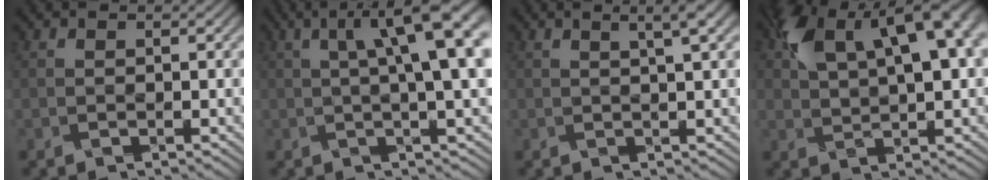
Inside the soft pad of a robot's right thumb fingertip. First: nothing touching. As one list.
[{"total": 10.8, "force": [2.3, 2.7, 10.2], "torque": [-0.137, 0.017, 0.030]}, {"total": 3.2, "force": [1.4, 0.5, 2.8], "torque": [-0.041, 0.009, 0.022]}, {"total": 12.5, "force": [4.5, 6.2, 9.8], "torque": [-0.184, 0.016, 0.080]}]